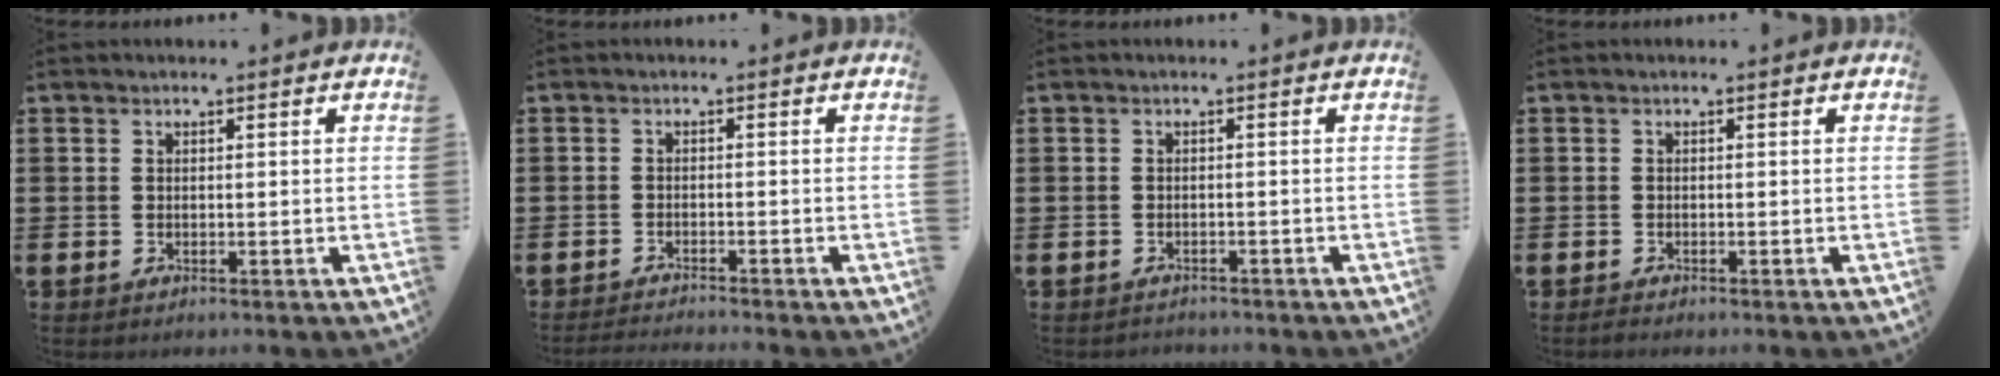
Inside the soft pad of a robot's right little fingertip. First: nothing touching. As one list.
[{"total": 1.3, "force": [-1.3, -0.2, 0.1], "torque": [-0.002, 0.001, -0.026]}, {"total": 0.8, "force": [-0.8, 0.1, -0.1], "torque": [0.001, -0.003, -0.017]}, {"total": 0.5, "force": [-0.5, 0.0, 0.1], "torque": [-0.002, -0.003, -0.010]}]